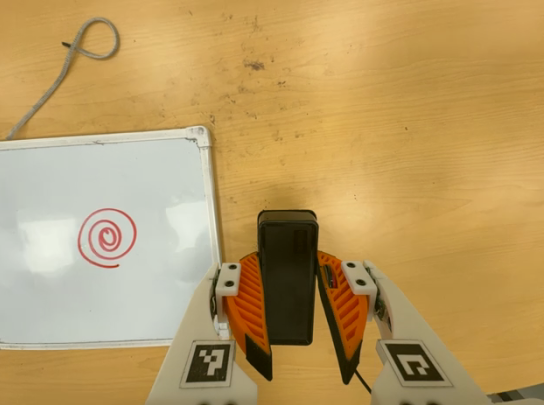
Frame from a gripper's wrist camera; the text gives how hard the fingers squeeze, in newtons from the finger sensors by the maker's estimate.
{"total": 8.6, "left": 7.1, "right": 10.1}